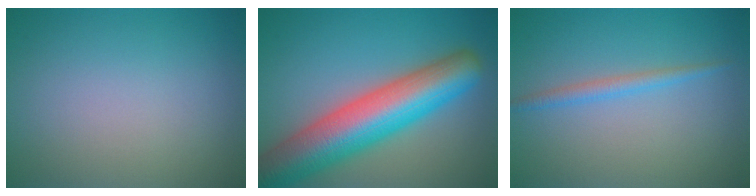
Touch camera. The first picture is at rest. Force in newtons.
{"total": 11.3, "press": 11.3, "slide": 0.5}
{"total": 1.6, "press": 1.6, "slide": 0.0}